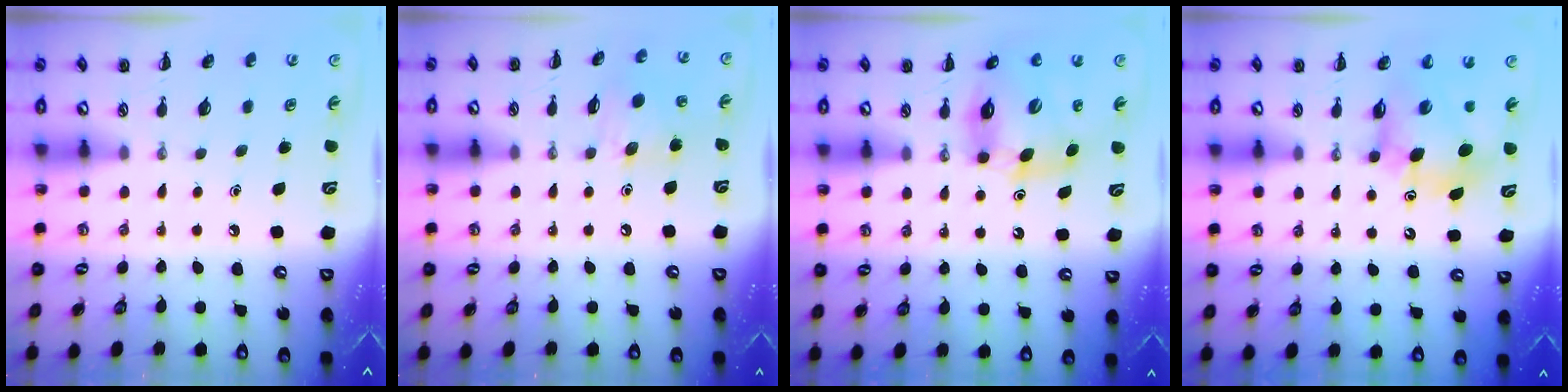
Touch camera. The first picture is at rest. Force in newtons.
{"total": 6.7, "press": 6.6, "slide": 0.8}
{"total": 9.3, "press": 9.0, "slide": 2.2}
{"total": 8.7, "press": 8.3, "slide": 2.6}